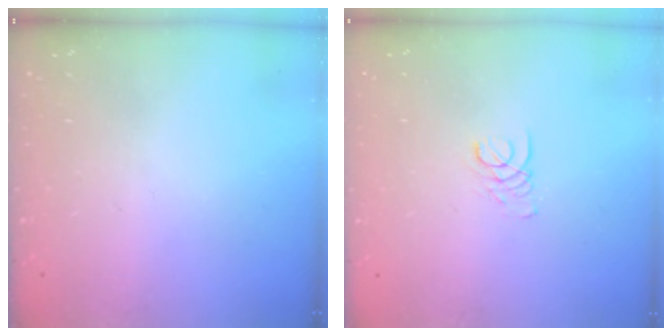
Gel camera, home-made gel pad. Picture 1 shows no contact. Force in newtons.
{"total": 1.6, "press": 1.6, "slide": 0.1}